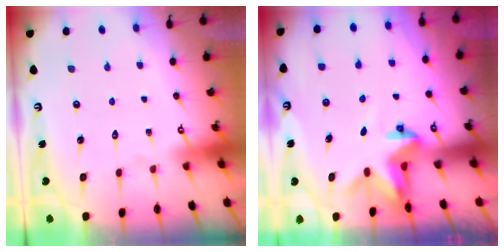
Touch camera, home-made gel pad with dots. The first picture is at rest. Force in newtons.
{"total": 3.0, "press": 3.0, "slide": 0.1}